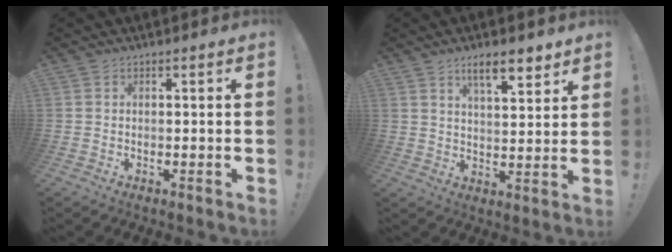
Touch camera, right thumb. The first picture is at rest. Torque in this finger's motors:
{"motor_torque": [-0.25, 0.39, 0.19, 0.12, 0.14]}